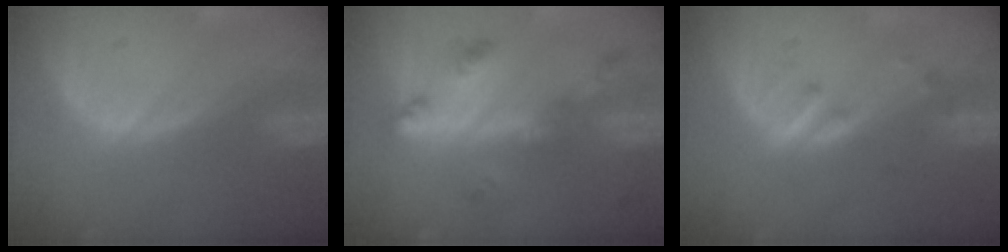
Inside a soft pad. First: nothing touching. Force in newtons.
{"total": 6.8, "press": 6.0, "slide": 3.2}
{"total": 2.8, "press": 2.6, "slide": 1.2}